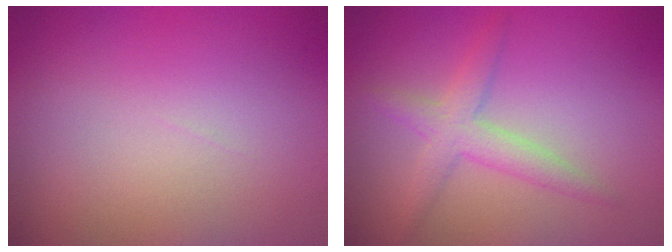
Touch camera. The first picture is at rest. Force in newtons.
{"total": 2.9, "press": 2.9, "slide": 0.1}